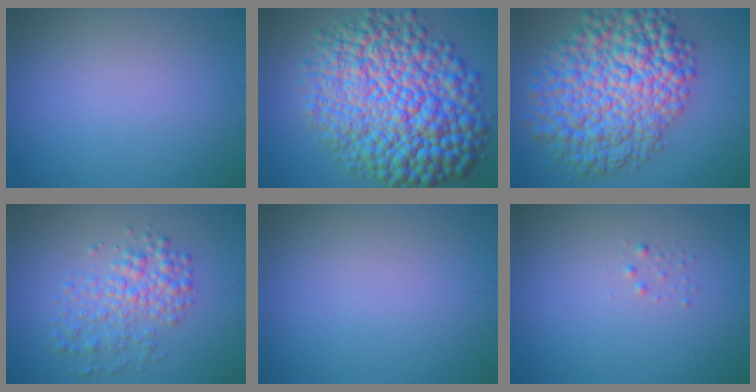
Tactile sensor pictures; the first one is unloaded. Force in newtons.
{"total": 16.5, "press": 16.5, "slide": 0.2}
{"total": 12.1, "press": 12.1, "slide": 0.3}
{"total": 3.7, "press": 3.7, "slide": 0.1}
{"total": 0.0}
{"total": 0.6, "press": 0.6, "slide": 0.0}